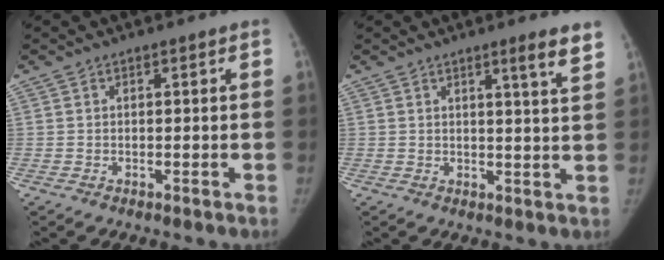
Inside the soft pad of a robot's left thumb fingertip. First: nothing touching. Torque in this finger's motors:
{"motor_torque": [0.57, 0.07, 0.44, -0.73, 0.12]}